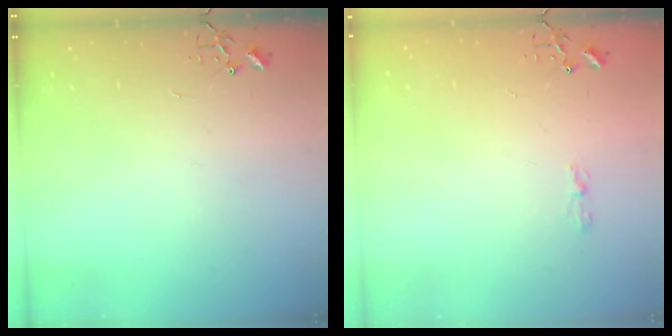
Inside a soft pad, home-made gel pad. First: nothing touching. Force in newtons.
{"total": 3.9, "press": 3.9, "slide": 0.5}